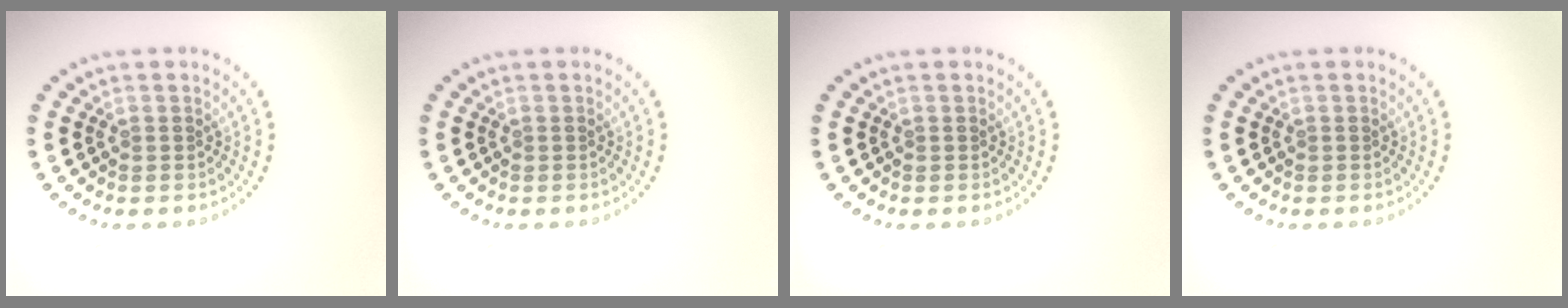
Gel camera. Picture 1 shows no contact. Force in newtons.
{"total": 0.0}
{"total": 0.0}
{"total": 0.0}